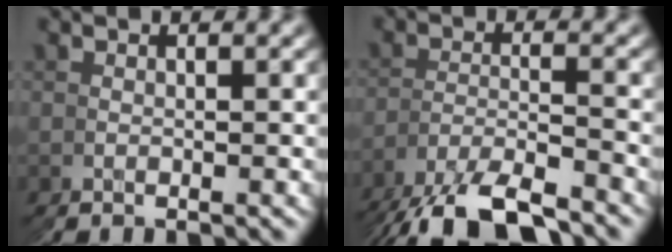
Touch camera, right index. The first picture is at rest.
{"total": 4.7, "force": [-3.4, 1.6, 2.9], "torque": [-0.051, -0.006, -0.054]}